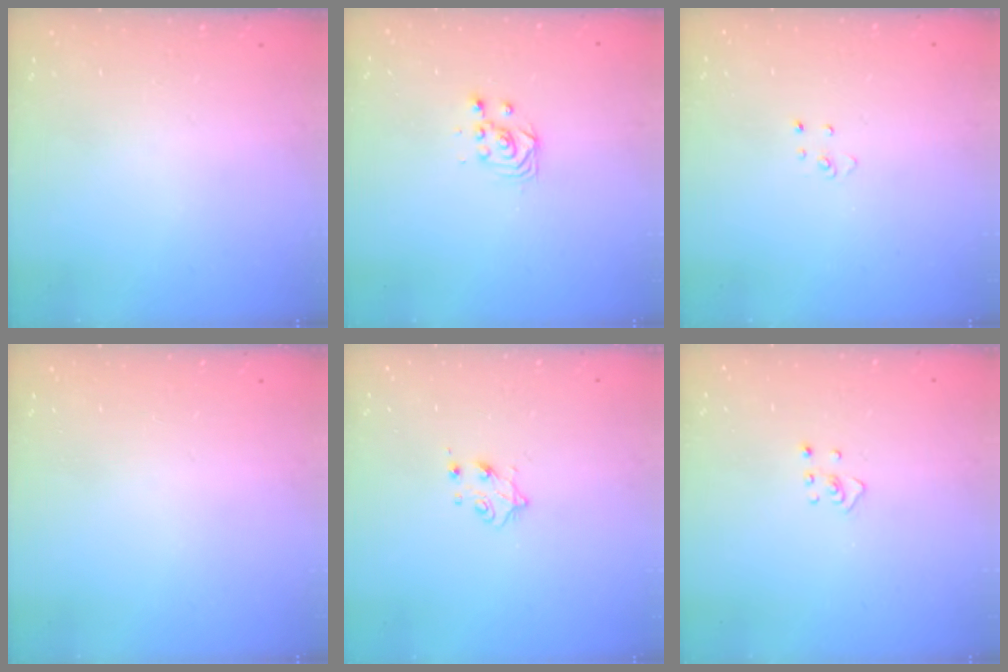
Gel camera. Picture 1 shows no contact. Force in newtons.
{"total": 3.4, "press": 3.4, "slide": 0.2}
{"total": 2.9, "press": 2.9, "slide": 0.2}
{"total": 0.0}
{"total": 5.2, "press": 5.2, "slide": 0.5}
{"total": 2.4, "press": 2.3, "slide": 0.4}